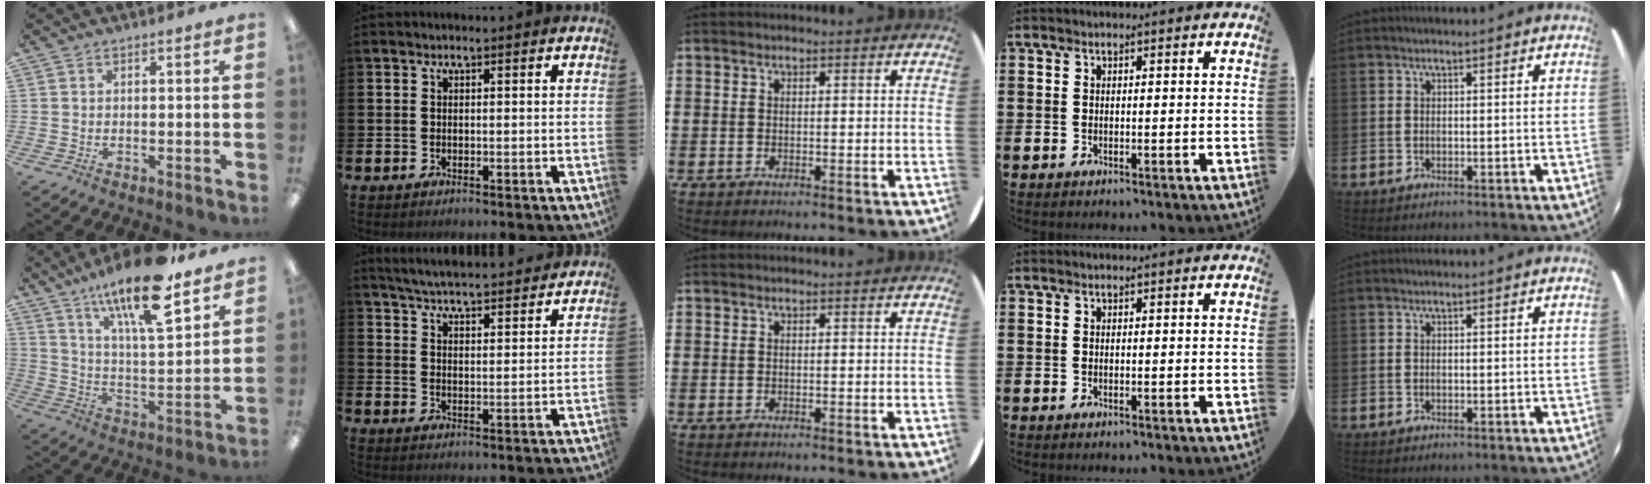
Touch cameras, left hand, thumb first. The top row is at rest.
{"thumb": {"total": 18.6, "force": [13.6, 4.6, 11.8], "torque": [-0.196, -0.085, 0.223]}, "index": {"total": 5.5, "force": [5.4, 0.2, 0.7], "torque": [-0.028, -0.041, 0.094]}}